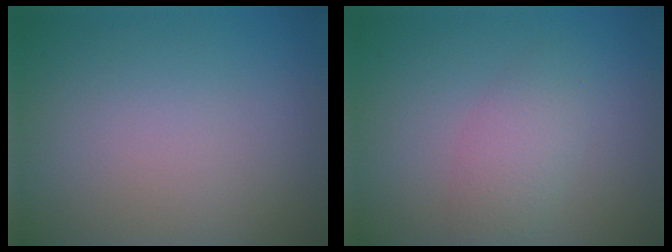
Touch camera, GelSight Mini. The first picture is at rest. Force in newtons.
{"total": 2.8, "press": 2.8, "slide": 0.1}